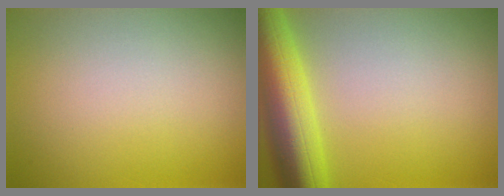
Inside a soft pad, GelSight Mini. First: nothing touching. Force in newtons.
{"total": 8.6, "press": 8.6, "slide": 0.2}